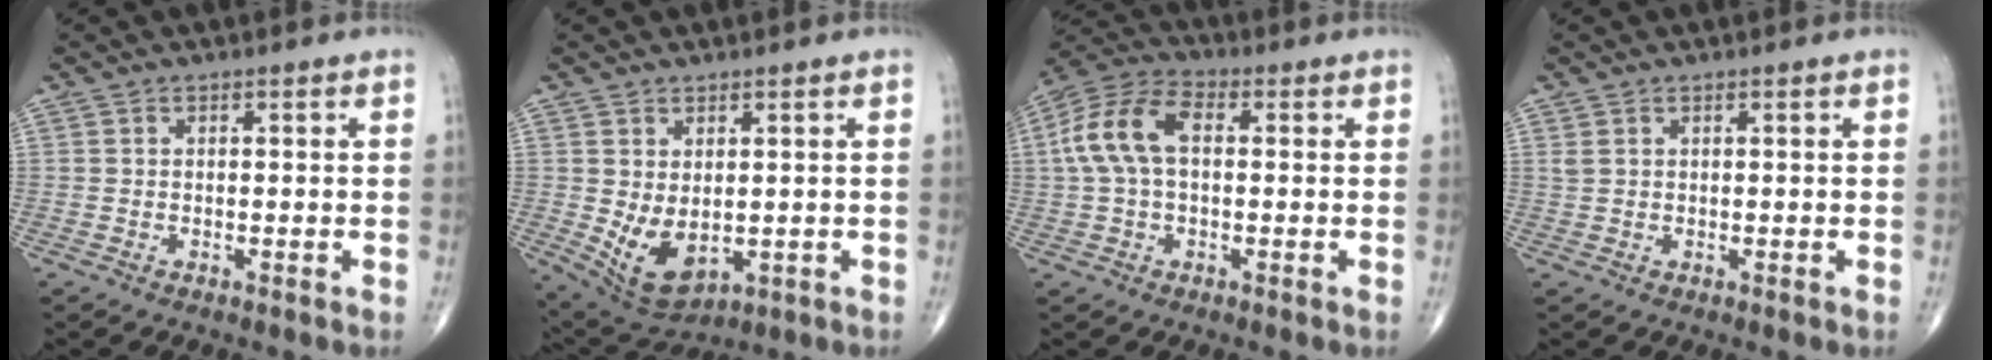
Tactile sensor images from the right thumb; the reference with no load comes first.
{"total": 8.3, "force": [-0.5, 5.0, 6.6], "torque": [-0.102, -0.011, 0.015]}
{"total": 11.2, "force": [1.3, 6.6, 9.0], "torque": [-0.191, 0.033, 0.016]}
{"total": 0.9, "force": [0.6, 0.4, 0.6], "torque": [-0.010, 0.007, 0.017]}